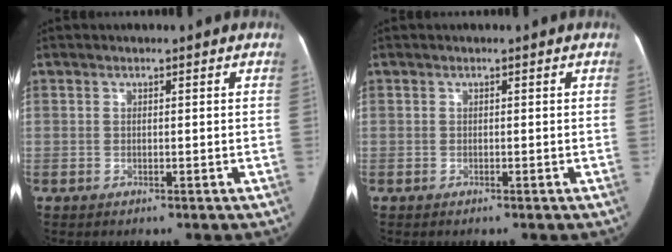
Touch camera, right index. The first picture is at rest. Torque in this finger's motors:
{"motor_torque": [0.02, 0.04, 0.03, 0.01]}